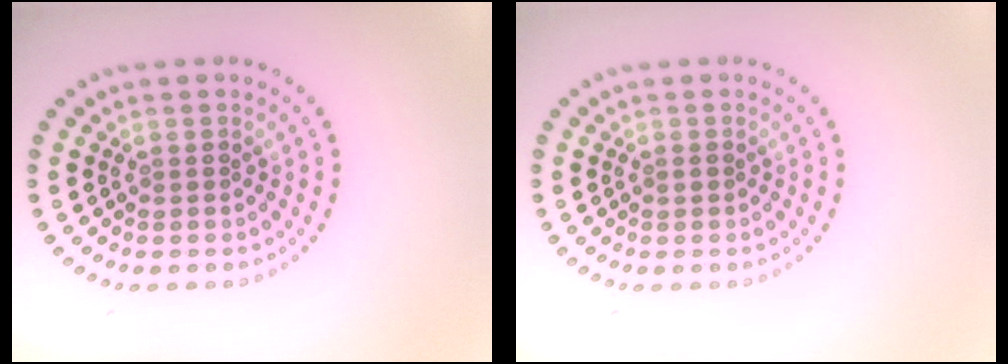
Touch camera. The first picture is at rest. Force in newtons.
{"total": 0.7, "press": 0.7, "slide": 0.1}